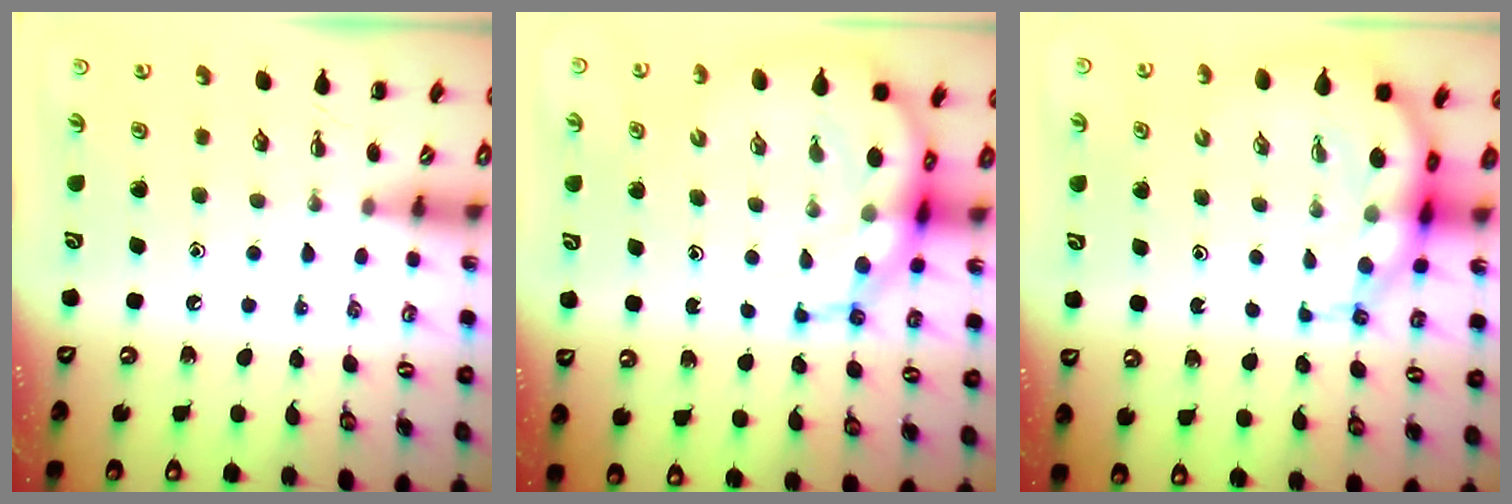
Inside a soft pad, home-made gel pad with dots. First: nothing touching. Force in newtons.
{"total": 12.4, "press": 12.0, "slide": 3.2}
{"total": 8.8, "press": 8.4, "slide": 2.7}